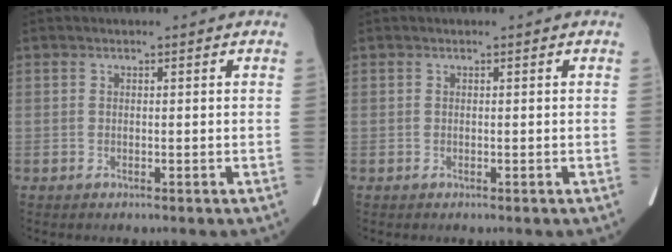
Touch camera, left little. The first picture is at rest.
{"total": 0.0}